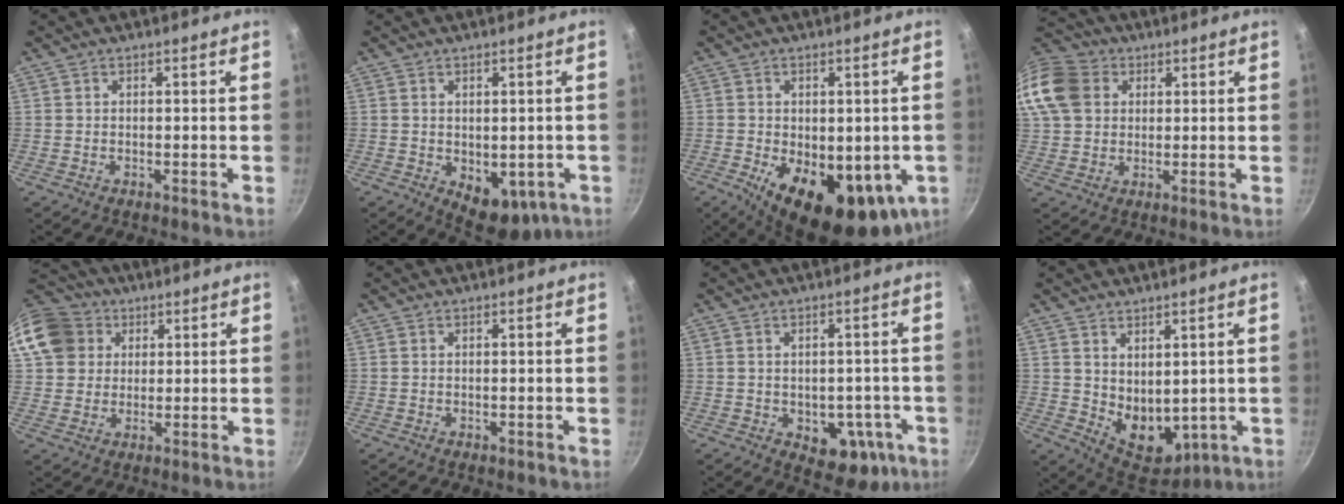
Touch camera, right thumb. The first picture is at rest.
{"total": 9.1, "force": [-2.2, 5.7, 6.8], "torque": [-0.059, -0.010, -0.014]}
{"total": 18.8, "force": [-4.8, 9.9, 15.2], "torque": [-0.190, -0.025, -0.050]}
{"total": 18.4, "force": [5.3, 14.8, 9.4], "torque": [-0.223, 0.033, 0.092]}
{"total": 12.5, "force": [4.4, 10.7, 4.9], "torque": [-0.078, 0.017, 0.075]}
{"total": 0.0}
{"total": 10.3, "force": [-2.9, 6.9, 7.0], "torque": [-0.047, 0.008, -0.025]}
{"total": 9.5, "force": [2.1, 6.4, 6.7], "torque": [-0.076, -0.034, 0.059]}